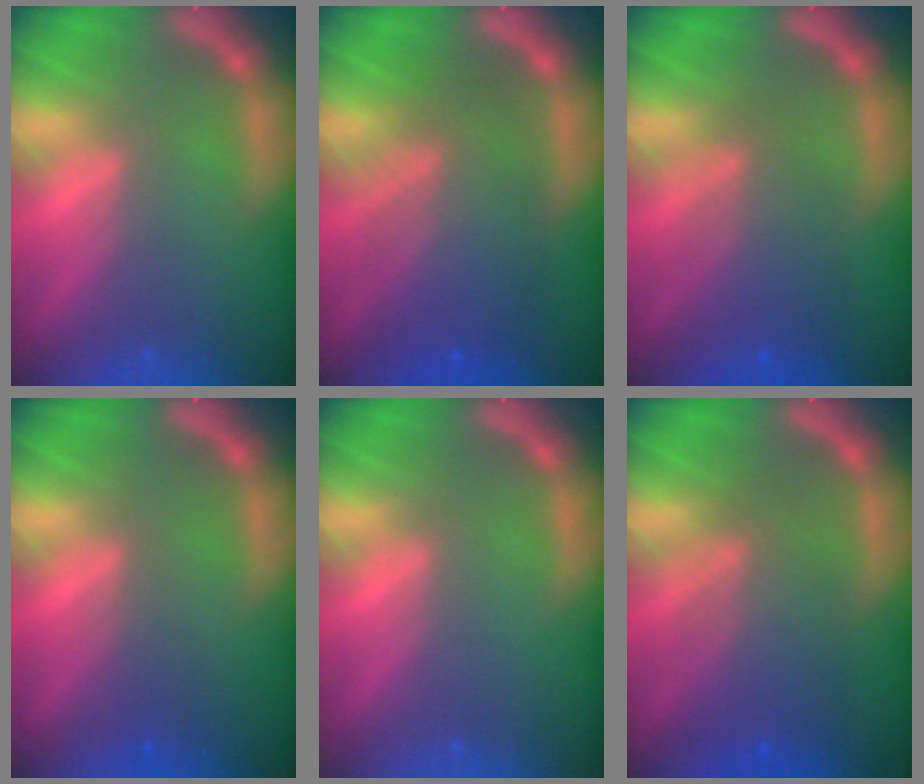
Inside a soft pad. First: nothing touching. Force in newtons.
{"total": 8.1}
{"total": 5.6}
{"total": 1.5}
{"total": 0.0}
{"total": 6.1}